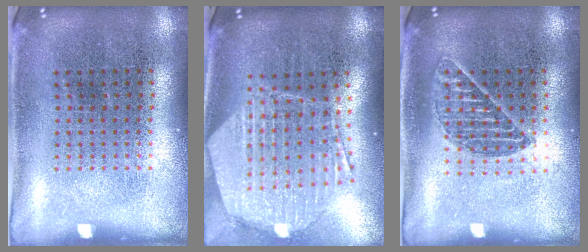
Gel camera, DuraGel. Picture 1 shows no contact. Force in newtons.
{"total": 2.2, "press": 1.9, "slide": 1.1}
{"total": 1.1, "press": 1.1, "slide": 0.5}